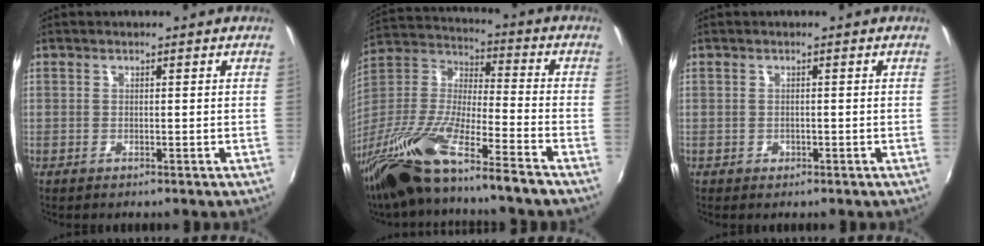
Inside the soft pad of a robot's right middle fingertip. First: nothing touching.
{"total": 20.0, "force": [-15.0, 1.3, 13.2], "torque": [-0.248, -0.039, -0.280]}
{"total": 0.9, "force": [-0.5, 0.8, 0.2], "torque": [-0.002, -0.003, -0.006]}